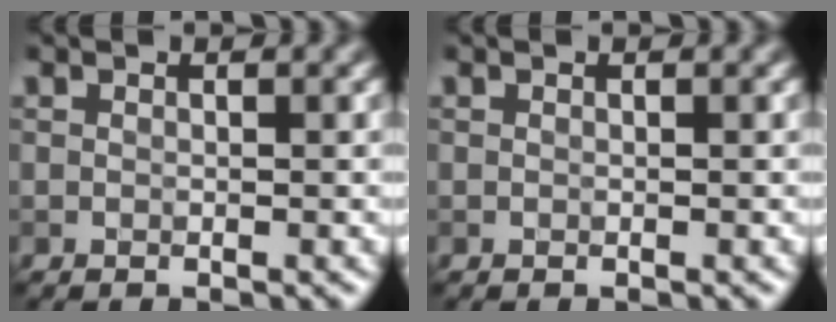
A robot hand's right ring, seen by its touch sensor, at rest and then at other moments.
{"total": 0.0}